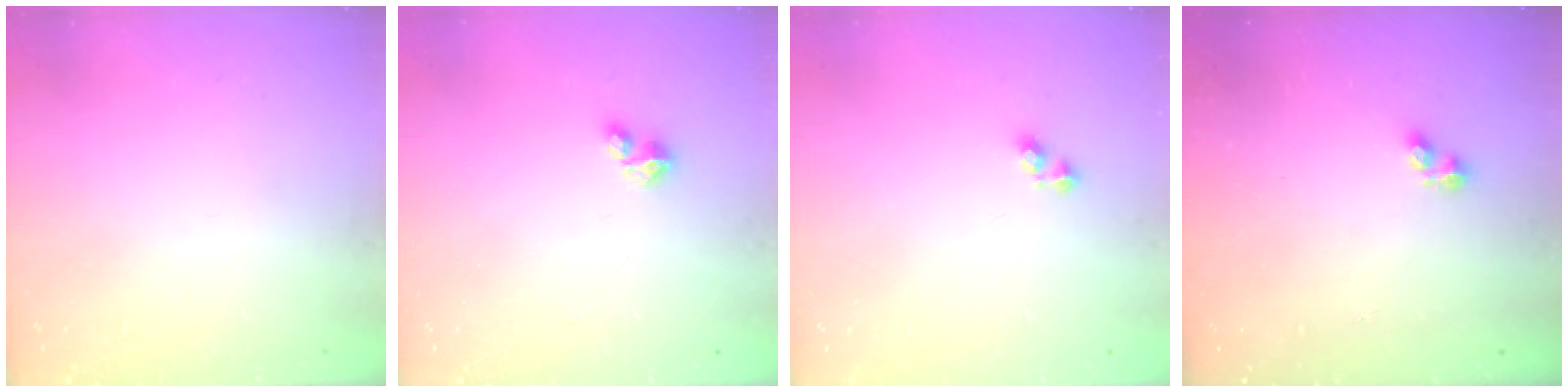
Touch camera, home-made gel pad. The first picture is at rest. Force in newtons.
{"total": 2.1, "press": 2.1, "slide": 0.2}
{"total": 2.7, "press": 2.7, "slide": 0.4}
{"total": 3.3, "press": 3.2, "slide": 0.5}